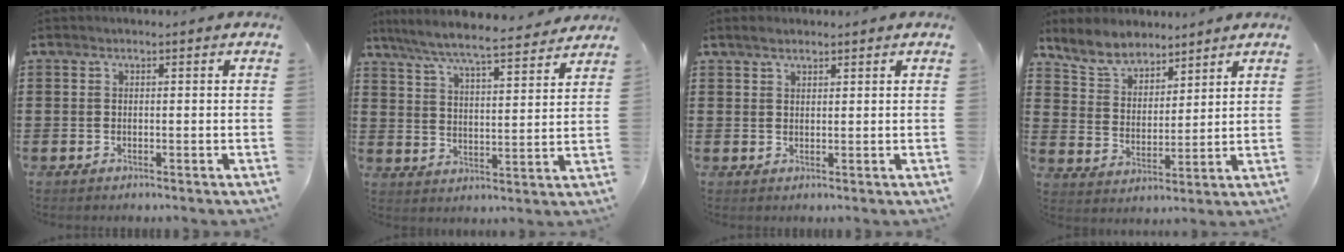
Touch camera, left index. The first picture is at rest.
{"total": 6.5, "force": [6.0, -0.2, 2.5], "torque": [-0.073, -0.040, 0.099]}
{"total": 1.6, "force": [1.5, 0.6, 0.4], "torque": [-0.010, 0.004, 0.028]}
{"total": 6.3, "force": [5.7, 2.3, 1.6], "torque": [-0.058, -0.016, 0.103]}